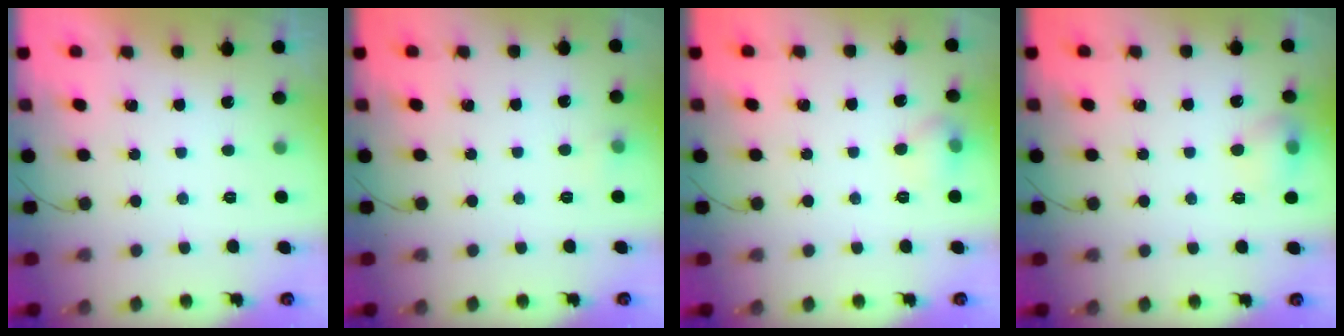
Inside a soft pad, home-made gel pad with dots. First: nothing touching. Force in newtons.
{"total": 4.6, "press": 4.4, "slide": 1.4}
{"total": 5.8, "press": 5.5, "slide": 1.7}
{"total": 8.2, "press": 8.0, "slide": 1.4}